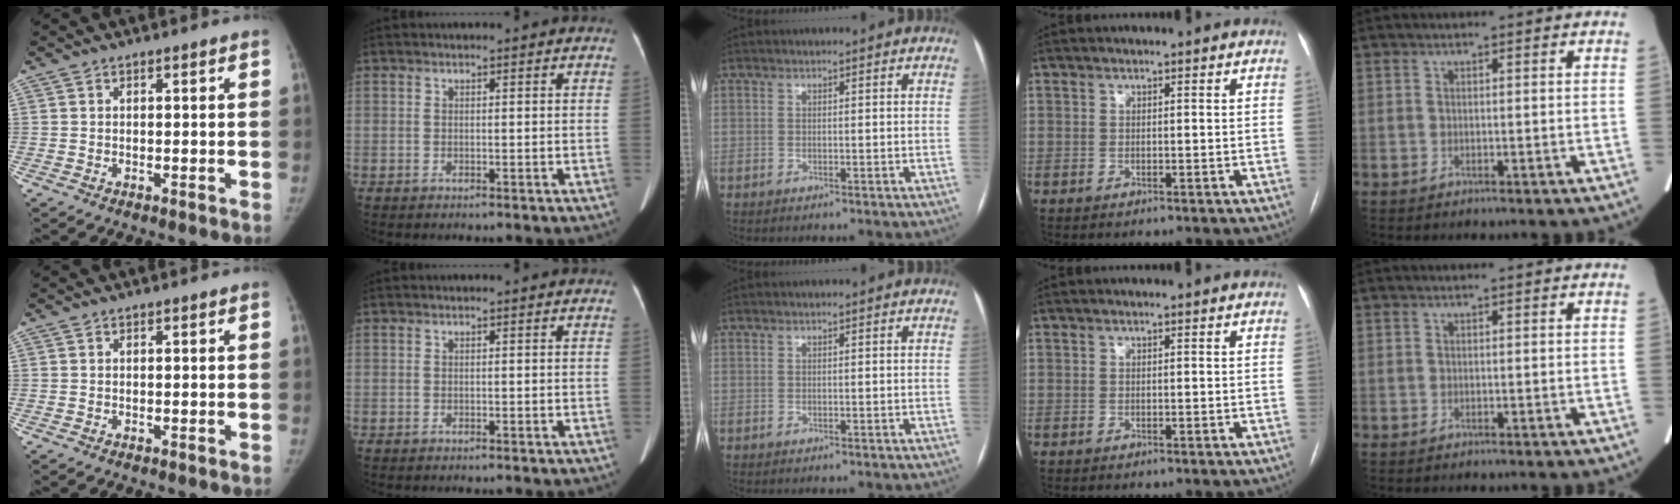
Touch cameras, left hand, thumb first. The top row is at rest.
{}